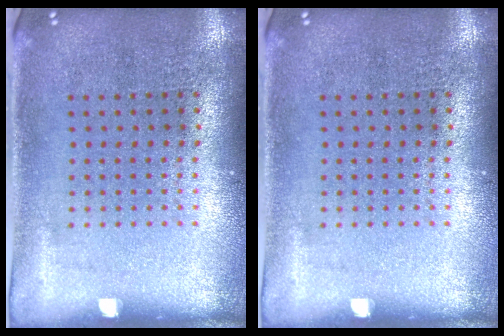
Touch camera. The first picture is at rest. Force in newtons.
{"total": 0.0}